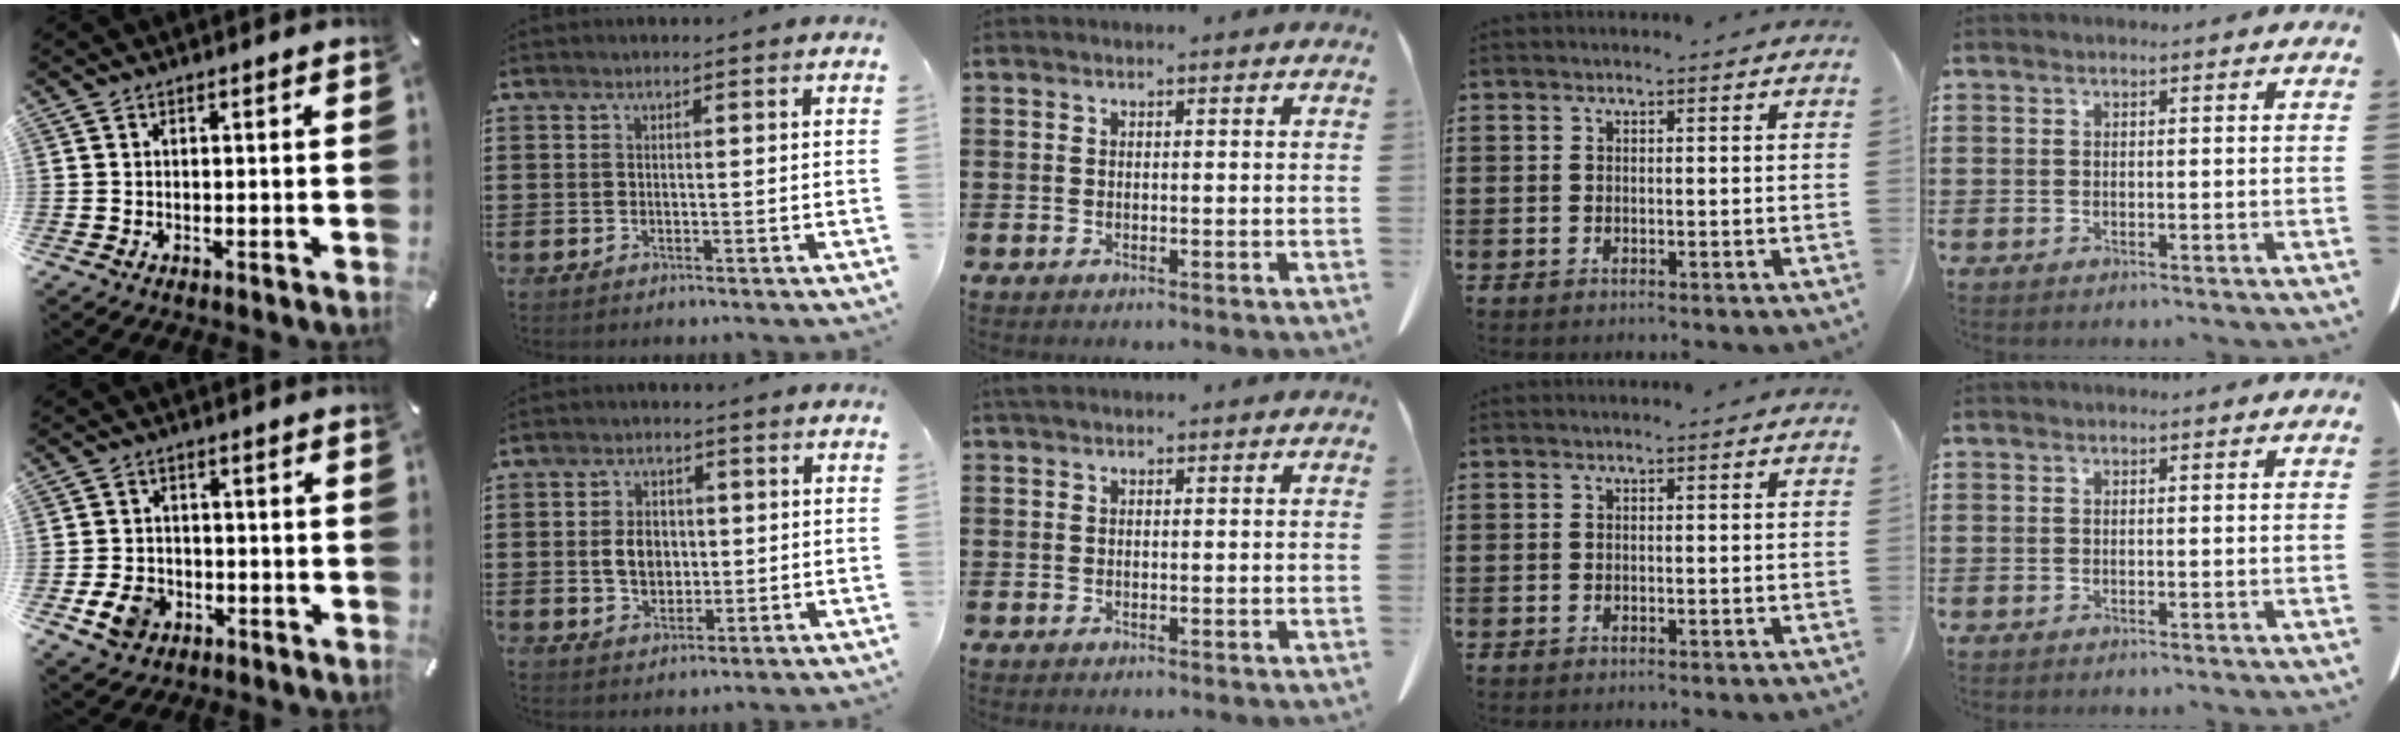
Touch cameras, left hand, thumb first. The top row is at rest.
{"thumb": {"total": 6.4, "force": [-2.4, 5.1, 3.0], "torque": [-0.065, 0.006, -0.045]}, "index": {"total": 4.7, "force": [0.1, 3.4, 3.2], "torque": [-0.061, 0.008, -0.003]}, "middle": {"total": 0.6, "force": [0.3, 0.2, 0.4], "torque": [-0.010, 0.002, 0.006]}}